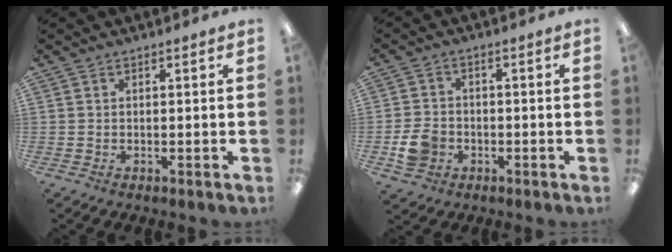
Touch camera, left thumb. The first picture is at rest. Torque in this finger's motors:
{"motor_torque": [-0.83, 0.92, 0.21, -0.10, 0.00]}